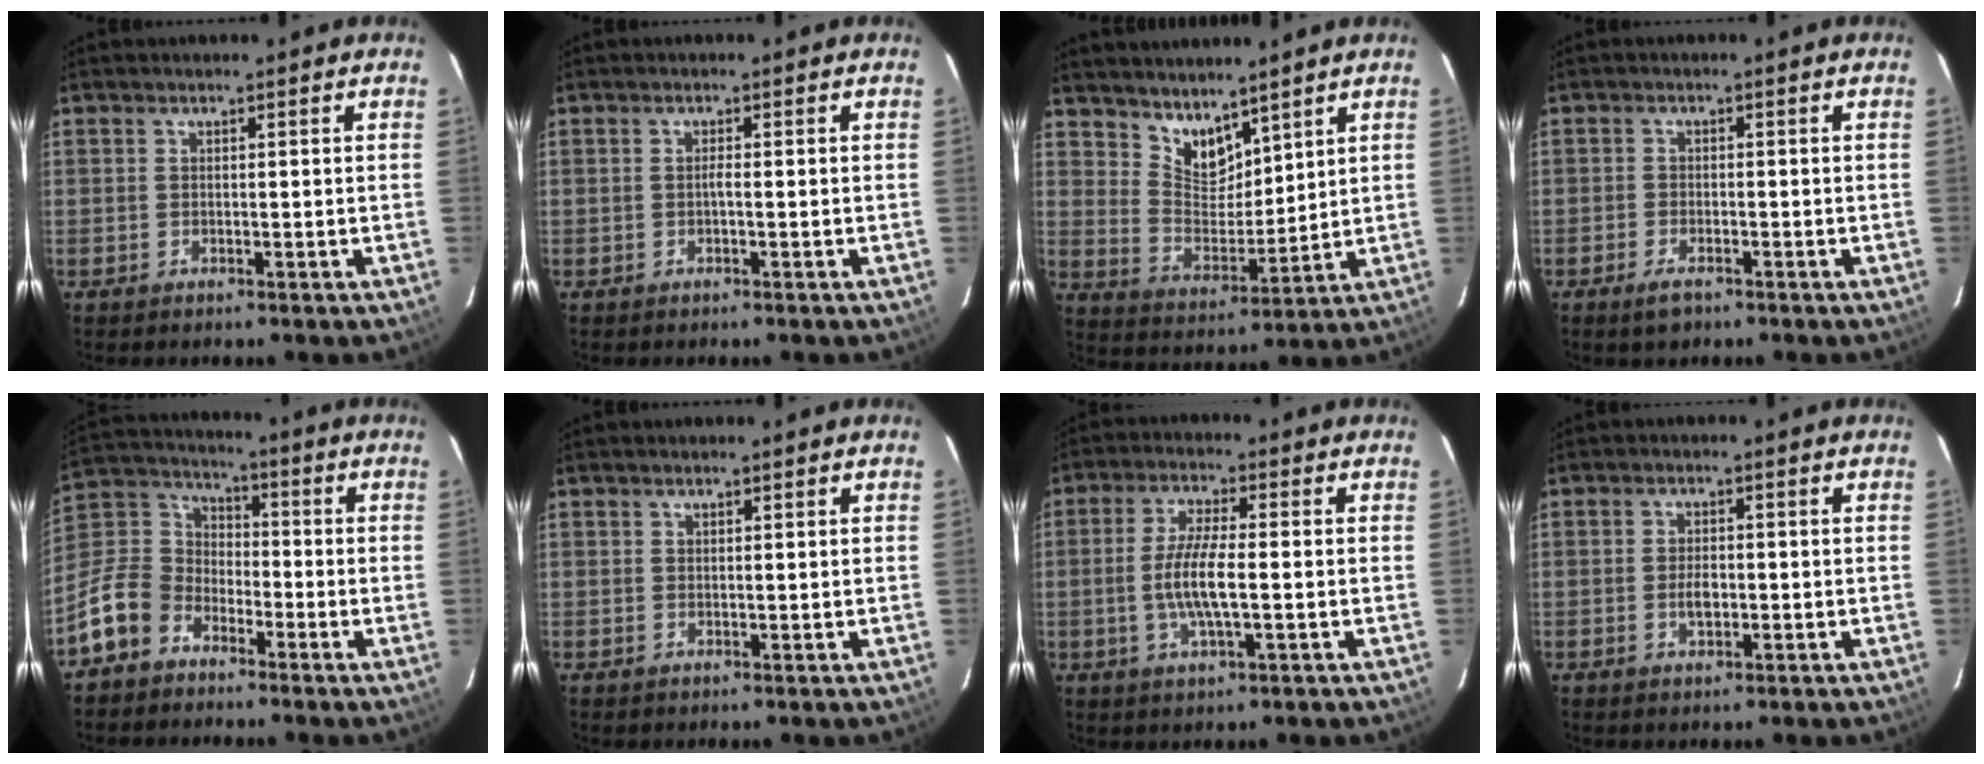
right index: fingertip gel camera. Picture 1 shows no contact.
{"total": 0.7, "force": [-0.2, 0.0, 0.7], "torque": [-0.011, 0.003, -0.006]}
{"total": 8.2, "force": [6.6, 3.8, 2.9], "torque": [-0.044, 0.000, 0.133]}
{"total": 3.1, "force": [-2.1, 1.5, 1.6], "torque": [-0.040, -0.005, -0.040]}
{"total": 12.5, "force": [-7.8, 8.8, 4.2], "torque": [-0.109, 0.040, -0.157]}
{"total": 0.7, "force": [0.4, 0.5, 0.0], "torque": [-0.001, 0.003, 0.006]}
{"total": 7.7, "force": [-1.1, 1.6, 7.4], "torque": [-0.149, -0.005, -0.024]}
{"total": 2.7, "force": [-0.4, 1.6, 2.2], "torque": [-0.039, 0.002, -0.006]}